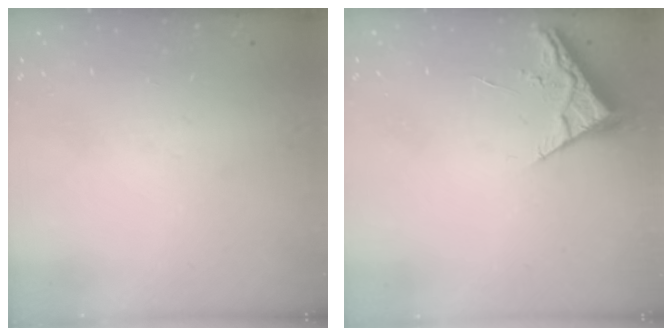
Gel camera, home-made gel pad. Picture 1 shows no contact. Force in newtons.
{"total": 3.9, "press": 3.9, "slide": 0.5}